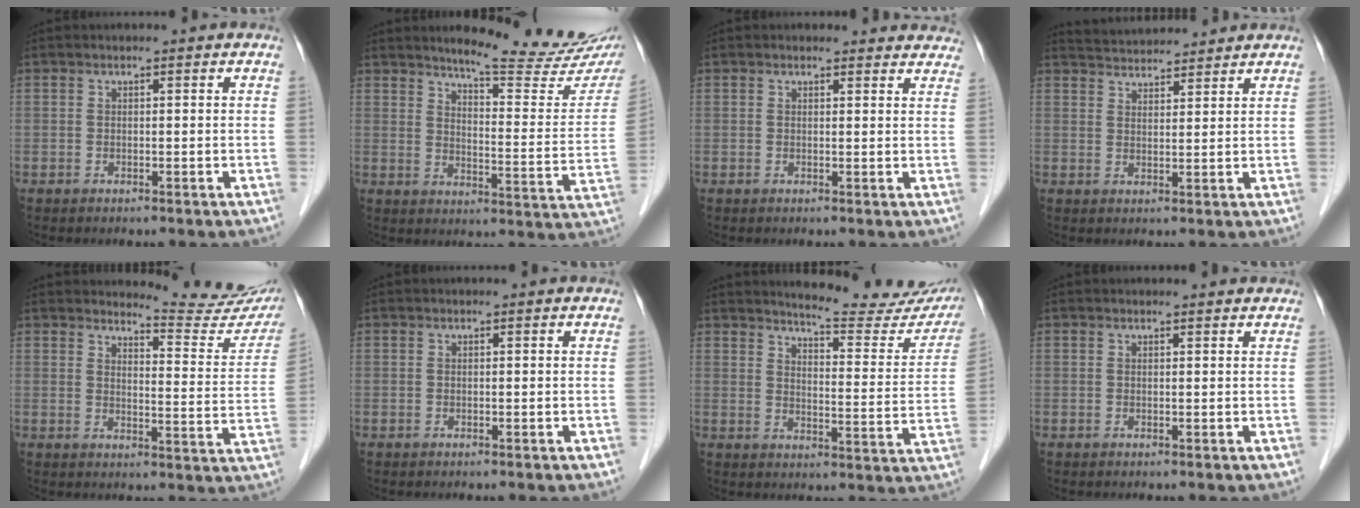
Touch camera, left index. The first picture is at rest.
{"total": 17.3, "force": [15.2, 1.6, 8.1], "torque": [-0.103, -0.063, 0.183]}
{"total": 7.9, "force": [7.5, 2.3, 0.6], "torque": [0.029, 0.002, 0.053]}
{"total": 6.6, "force": [6.5, 0.6, 1.0], "torque": [-0.023, 0.030, 0.102]}
{"total": 12.2, "force": [12.0, 0.9, 2.2], "torque": [-0.018, -0.072, 0.128]}
{"total": 0.0}
{"total": 17.9, "force": [16.7, 2.5, 6.0], "torque": [-0.068, -0.072, 0.189]}
{"total": 1.4, "force": [1.4, 0.1, 0.1], "torque": [-0.011, 0.003, 0.015]}